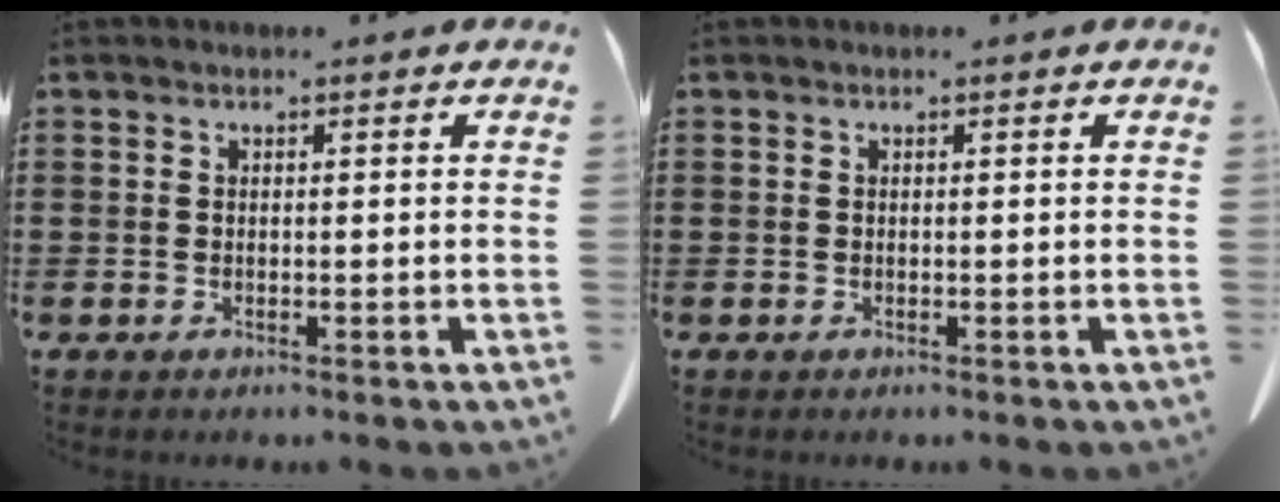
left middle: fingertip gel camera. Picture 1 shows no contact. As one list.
[{"total": 0.0}]